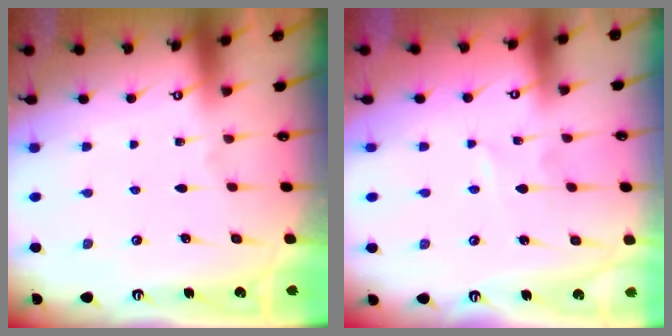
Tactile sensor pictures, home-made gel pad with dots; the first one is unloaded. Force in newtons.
{"total": 1.9, "press": 1.9, "slide": 0.2}